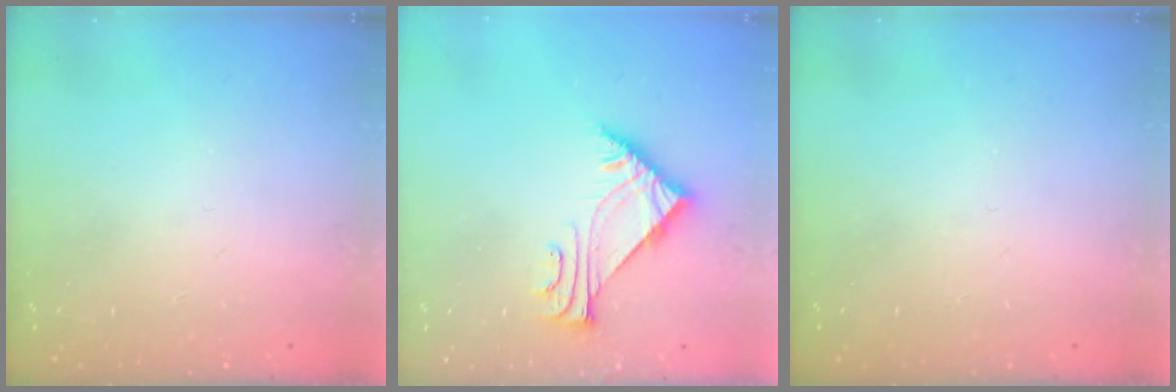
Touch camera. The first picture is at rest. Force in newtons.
{"total": 5.7, "press": 5.6, "slide": 0.7}
{"total": 0.0}